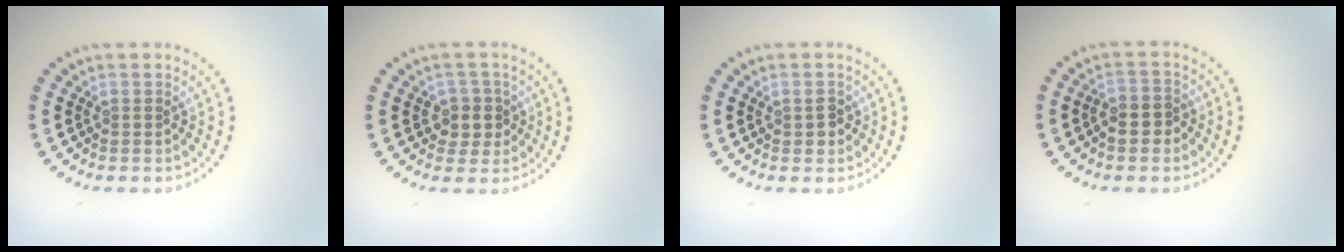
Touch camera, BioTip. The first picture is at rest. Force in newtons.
{"total": 2.2, "press": 2.0, "slide": 1.0}
{"total": 1.5, "press": 1.5, "slide": 0.2}
{"total": 2.3, "press": 2.1, "slide": 0.9}